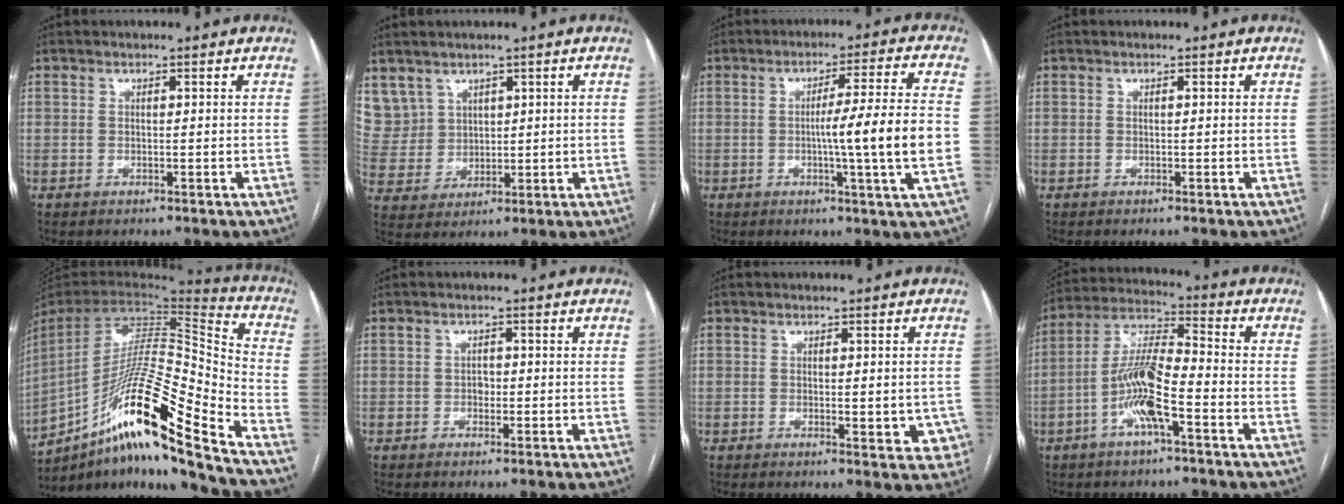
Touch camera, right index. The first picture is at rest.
{"total": 8.4, "force": [5.0, 6.7, 0.8], "torque": [-0.030, 0.026, 0.124]}
{"total": 11.3, "force": [-1.5, -1.5, 11.1], "torque": [-0.171, -0.005, -0.024]}
{"total": 0.0}
{"total": 23.4, "force": [-15.2, 0.3, 17.8], "torque": [-0.305, 0.000, -0.276]}
{"total": 1.1, "force": [-0.3, 0.8, 0.7], "torque": [-0.009, 0.004, -0.005]}
{"total": 4.4, "force": [-0.9, 2.0, 3.9], "torque": [-0.029, -0.001, -0.006]}
{"total": 10.3, "force": [-3.8, 1.7, 9.5], "torque": [-0.198, 0.010, -0.075]}